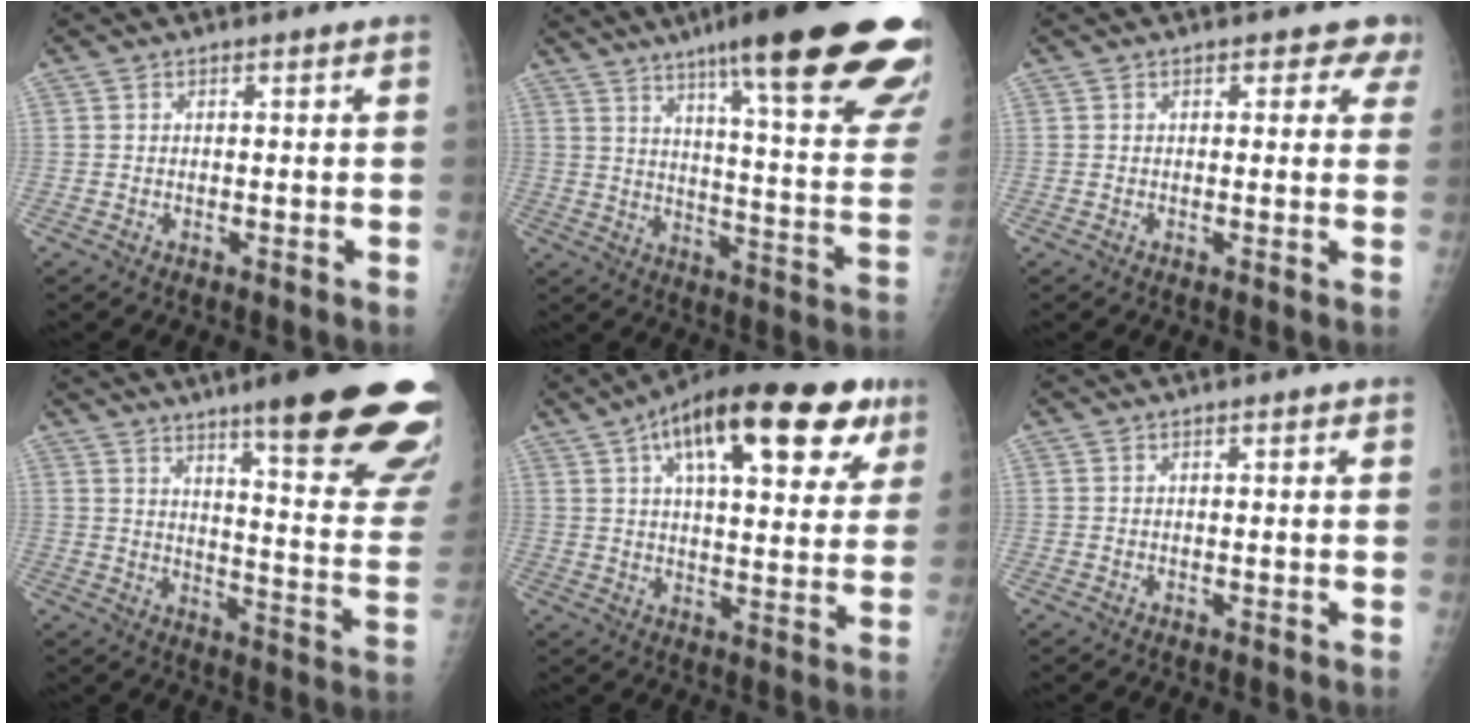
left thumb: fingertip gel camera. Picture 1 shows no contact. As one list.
[{"total": 31.9, "force": [20.8, 4.5, 23.8], "torque": [-0.253, -0.077, 0.285]}, {"total": 3.5, "force": [2.3, 2.0, 1.8], "torque": [0.013, -0.005, 0.019]}, {"total": 28.0, "force": [18.1, 4.2, 20.9], "torque": [-0.211, -0.082, 0.243]}, {"total": 26.1, "force": [12.7, 9.9, 20.6], "torque": [-0.289, 0.006, 0.185]}, {"total": 0.8, "force": [0.3, 0.2, 0.7], "torque": [-0.014, 0.002, 0.003]}]